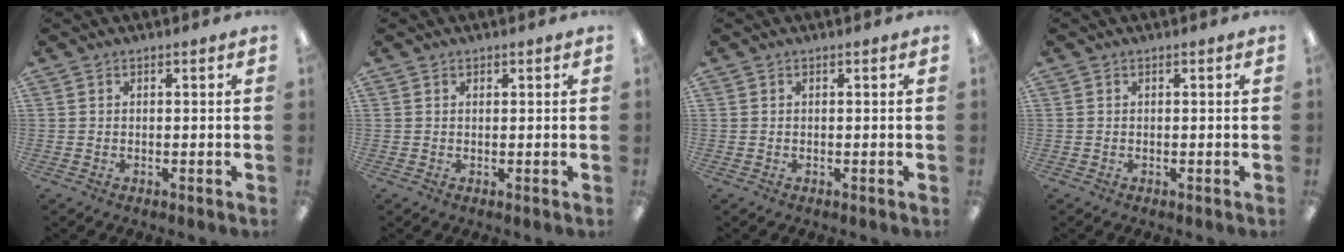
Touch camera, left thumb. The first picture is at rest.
{"total": 0.7, "force": [0.6, 0.4, 0.1], "torque": [-0.002, 0.001, 0.011]}
{"total": 0.0}
{"total": 0.0}